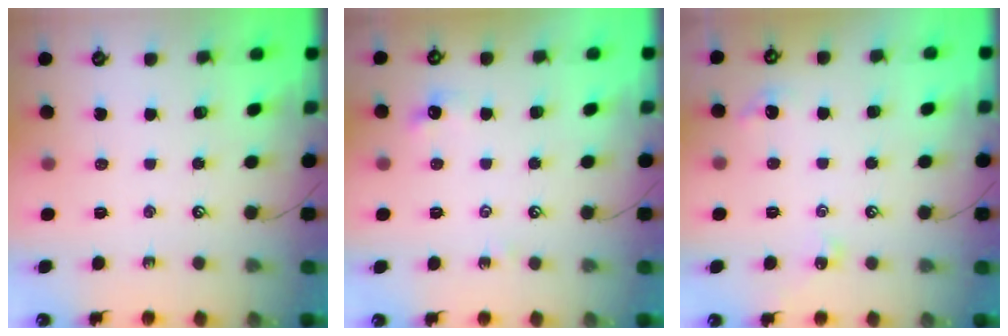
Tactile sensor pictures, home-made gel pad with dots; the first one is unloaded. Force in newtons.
{"total": 3.3, "press": 3.2, "slide": 0.6}
{"total": 2.7, "press": 2.6, "slide": 0.5}